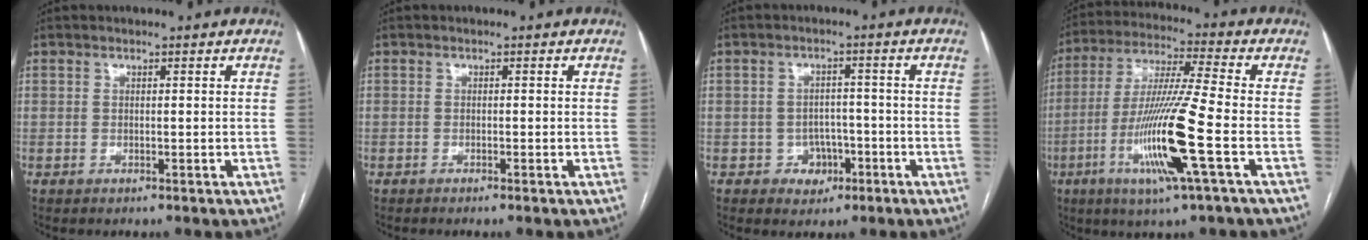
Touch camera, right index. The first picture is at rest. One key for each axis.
{"total": 0.7, "fx": -0.5, "fy": -0.2, "fz": 0.4, "tx": -0.006, "ty": 0.003, "tz": -0.011}
{"total": 3.9, "fx": -1.7, "fy": 3.3, "fz": 1.1, "tx": -0.003, "ty": 0.011, "tz": -0.018}
{"total": 15.2, "fx": -4.8, "fy": -0.8, "fz": 14.3, "tx": -0.291, "ty": -0.018, "tz": -0.097}